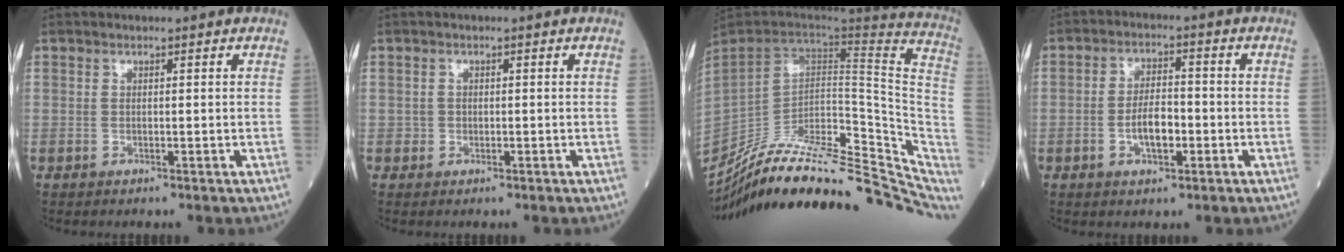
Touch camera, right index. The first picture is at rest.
{"total": 1.0, "force": [-0.1, 0.9, 0.2], "torque": [-0.002, 0.002, -0.002]}
{"total": 31.0, "force": [-24.4, 10.9, 15.7], "torque": [-0.194, -0.007, -0.343]}
{"total": 6.2, "force": [-1.8, 2.5, 5.4], "torque": [-0.102, 0.008, -0.032]}